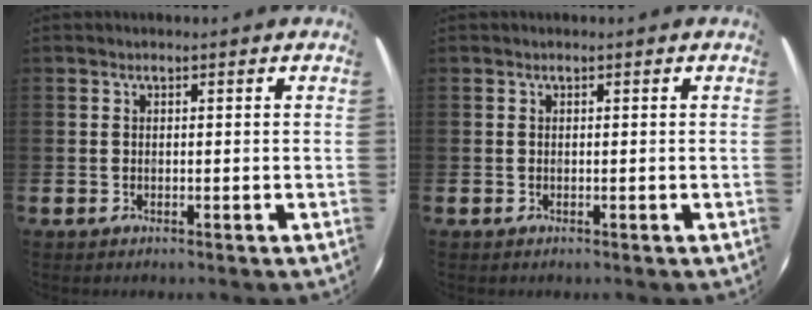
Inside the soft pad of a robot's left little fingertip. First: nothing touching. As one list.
[{"total": 0.0}]